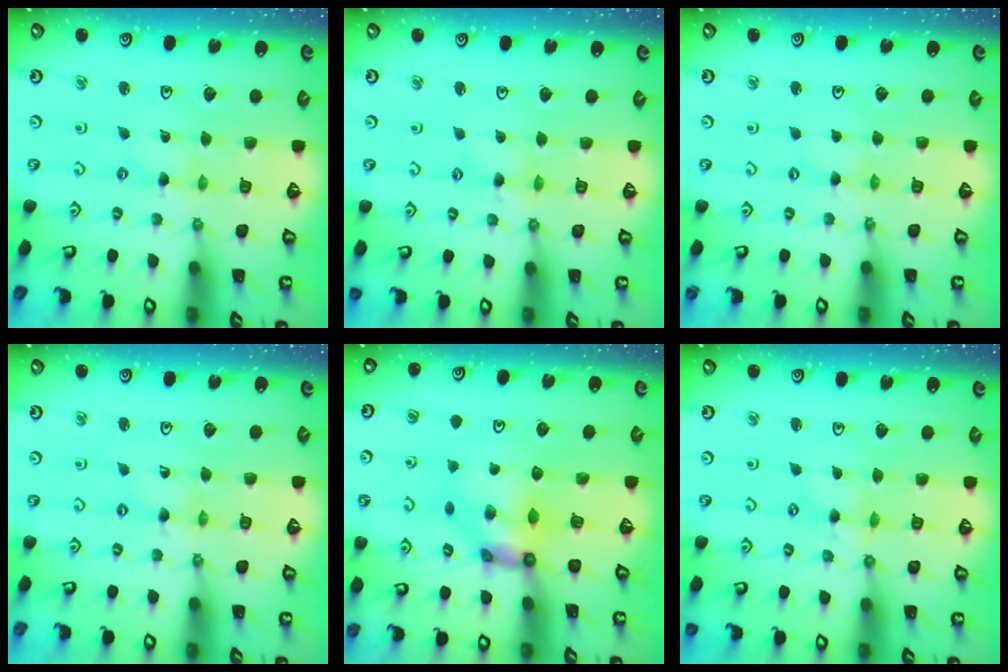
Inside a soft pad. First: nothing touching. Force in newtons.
{"total": 2.4, "press": 2.3, "slide": 0.4}
{"total": 1.3, "press": 1.3, "slide": 0.3}
{"total": 0.8, "press": 0.8, "slide": 0.1}
{"total": 7.7, "press": 7.7, "slide": 0.3}
{"total": 1.1, "press": 1.1, "slide": 0.1}